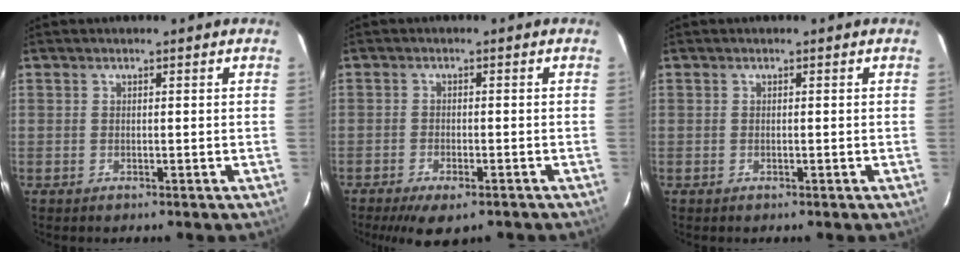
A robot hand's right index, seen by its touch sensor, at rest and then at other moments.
{"total": 6.4, "force": [-4.7, 2.1, 3.9], "torque": [-0.054, -0.009, -0.069]}
{"total": 0.0}